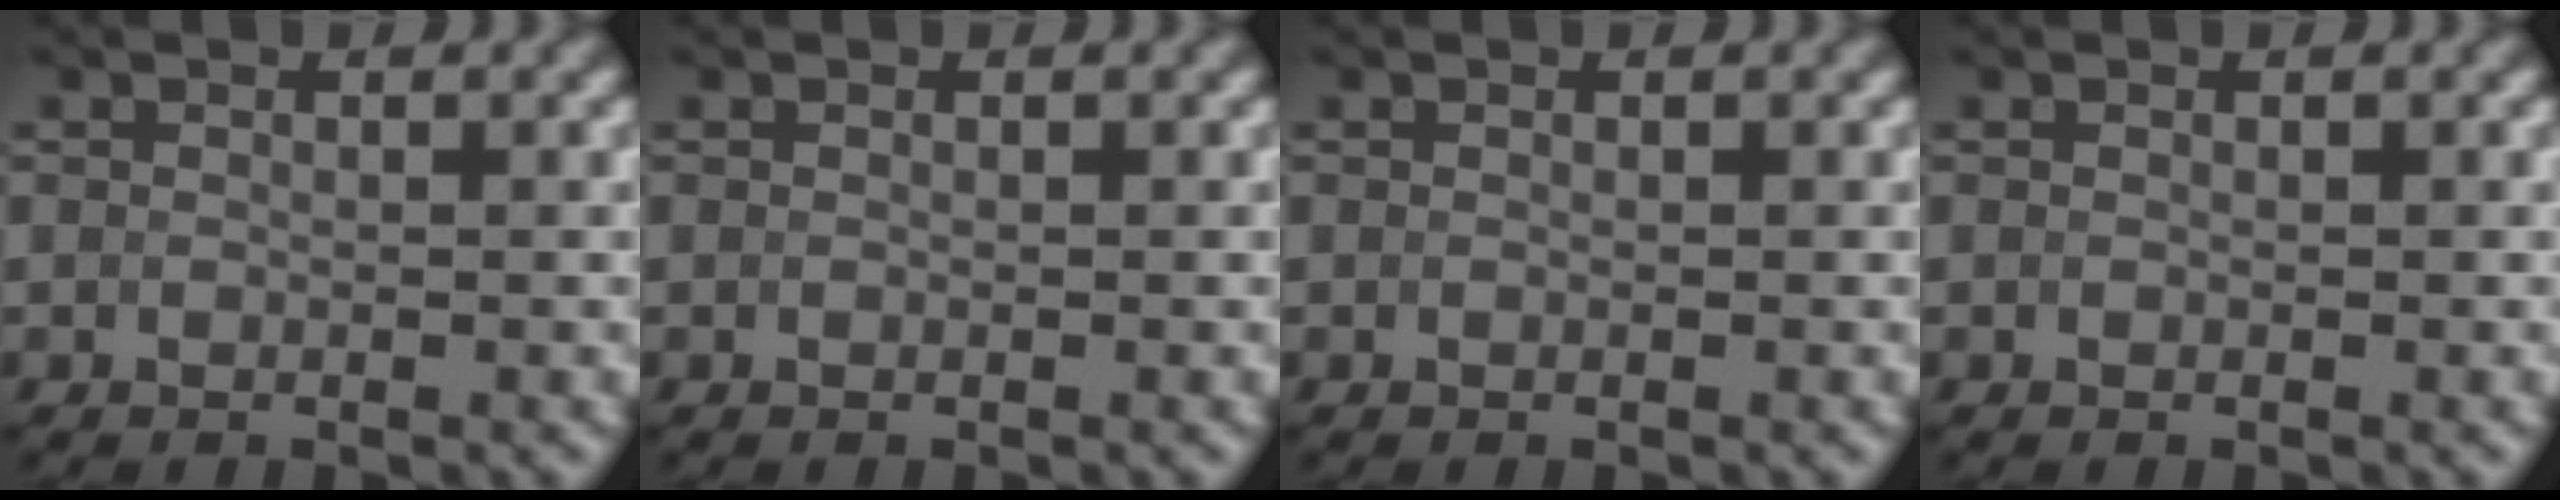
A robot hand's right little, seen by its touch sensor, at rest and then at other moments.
{"total": 0.0}
{"total": 0.0}
{"total": 0.0}